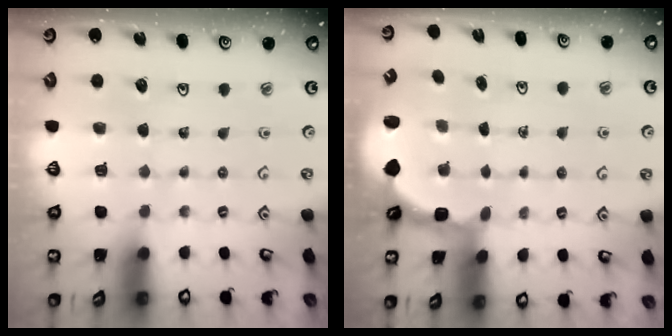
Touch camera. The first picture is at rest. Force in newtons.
{"total": 2.7, "press": 2.1, "slide": 1.7}